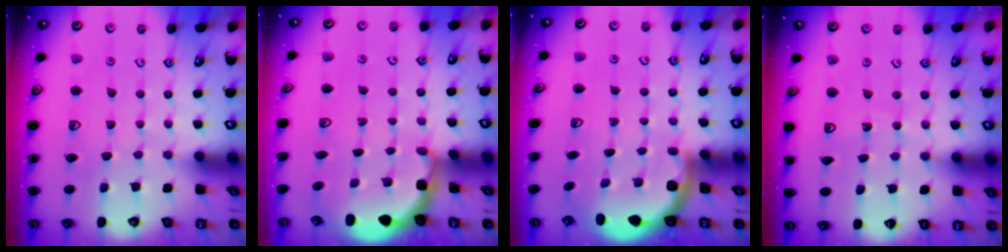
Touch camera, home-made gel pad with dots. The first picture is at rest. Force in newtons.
{"total": 2.8, "press": 2.0, "slide": 2.0}
{"total": 2.8, "press": 2.5, "slide": 1.3}
{"total": 3.5, "press": 3.5, "slide": 0.4}